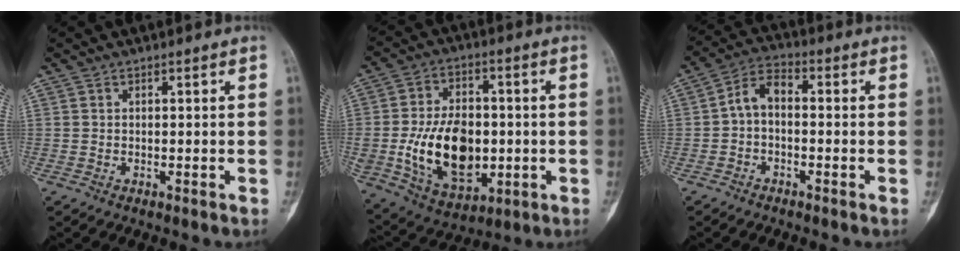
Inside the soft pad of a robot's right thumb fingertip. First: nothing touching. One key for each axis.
{"total": 18.8, "fx": -1.7, "fy": 12.3, "fz": 14.2, "tx": -0.212, "ty": 0.002, "tz": -0.005}
{"total": 5.6, "fx": -0.6, "fy": 3.2, "fz": 4.5, "tx": -0.075, "ty": 0.024, "tz": -0.026}